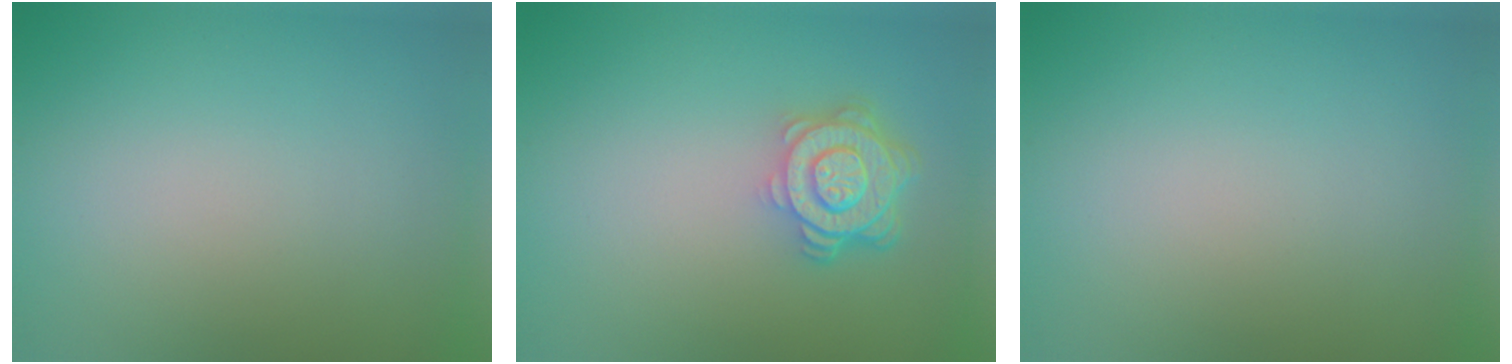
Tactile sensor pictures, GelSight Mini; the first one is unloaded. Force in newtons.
{"total": 4.7, "press": 3.6, "slide": 3.0}
{"total": 0.0}